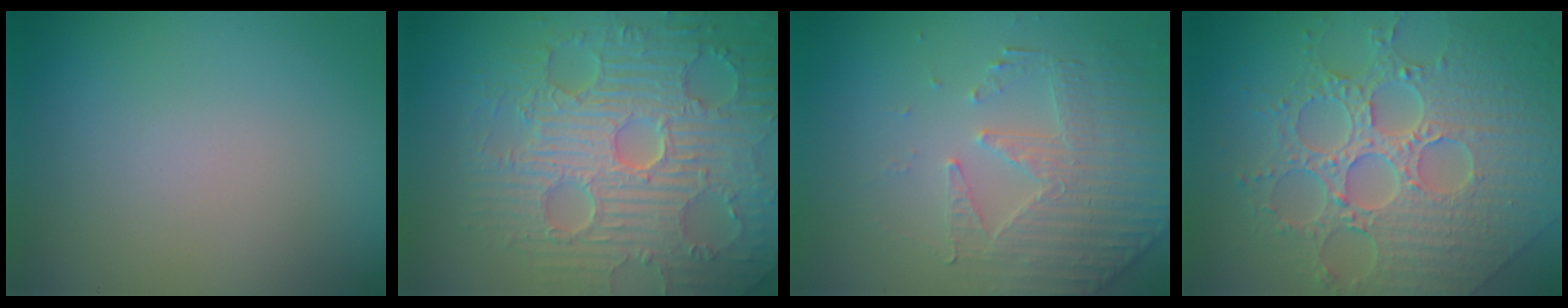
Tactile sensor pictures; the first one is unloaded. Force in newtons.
{"total": 9.2, "press": 6.7, "slide": 6.3}
{"total": 4.8, "press": 3.7, "slide": 3.1}
{"total": 8.7, "press": 6.3, "slide": 5.9}